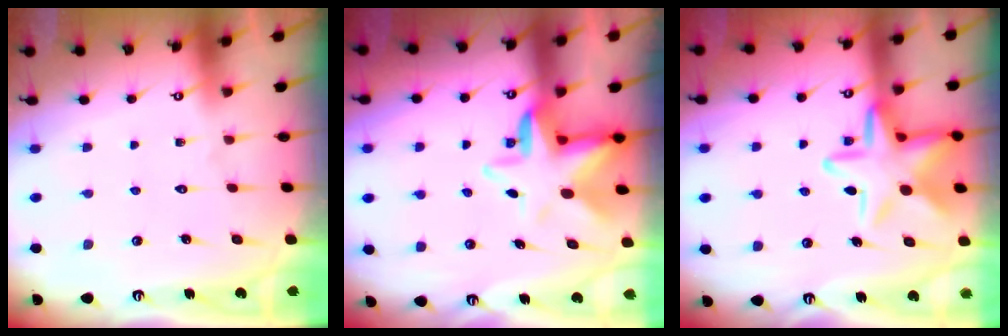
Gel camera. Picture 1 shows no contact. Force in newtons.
{"total": 8.6, "press": 8.4, "slide": 1.5}
{"total": 15.6, "press": 15.6, "slide": 1.1}